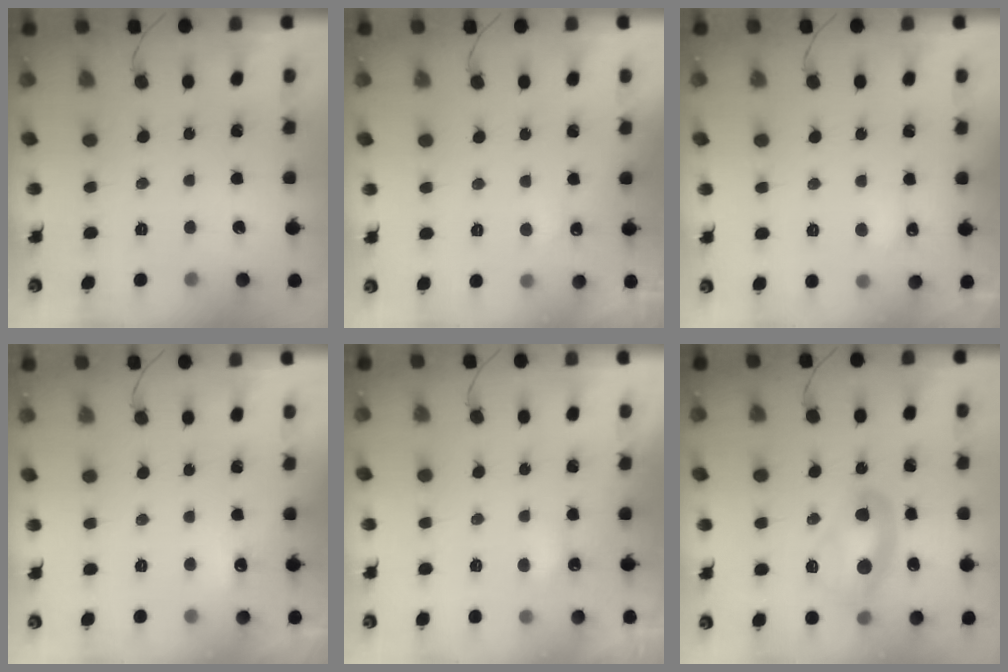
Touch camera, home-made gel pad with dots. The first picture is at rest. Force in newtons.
{"total": 2.2, "press": 2.2, "slide": 0.4}
{"total": 3.2, "press": 3.0, "slide": 1.0}
{"total": 11.4, "press": 3.9, "slide": 10.8}
{"total": 3.6, "press": 3.5, "slide": 1.1}
{"total": 11.1, "press": 10.9, "slide": 2.2}